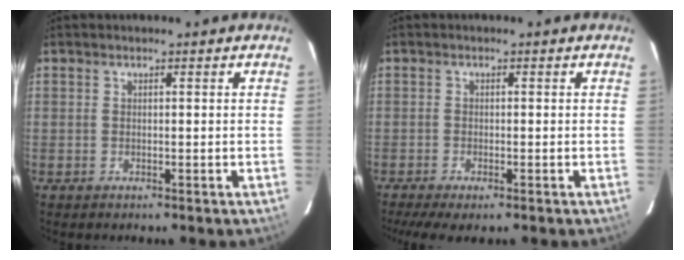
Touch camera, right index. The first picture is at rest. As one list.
[{"total": 5.4, "force": [-3.9, 1.1, 3.6], "torque": [-0.083, -0.022, -0.066]}]